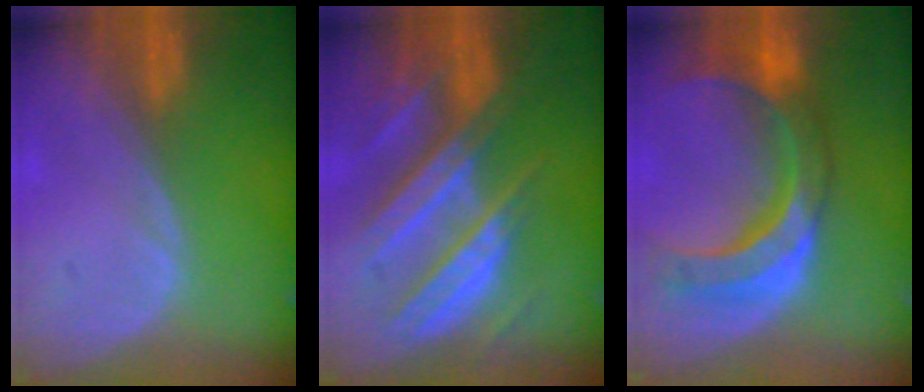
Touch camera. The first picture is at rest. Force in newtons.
{"total": 10.5, "press": 9.3, "slide": 5.0}
{"total": 11.6, "press": 9.8, "slide": 6.2}